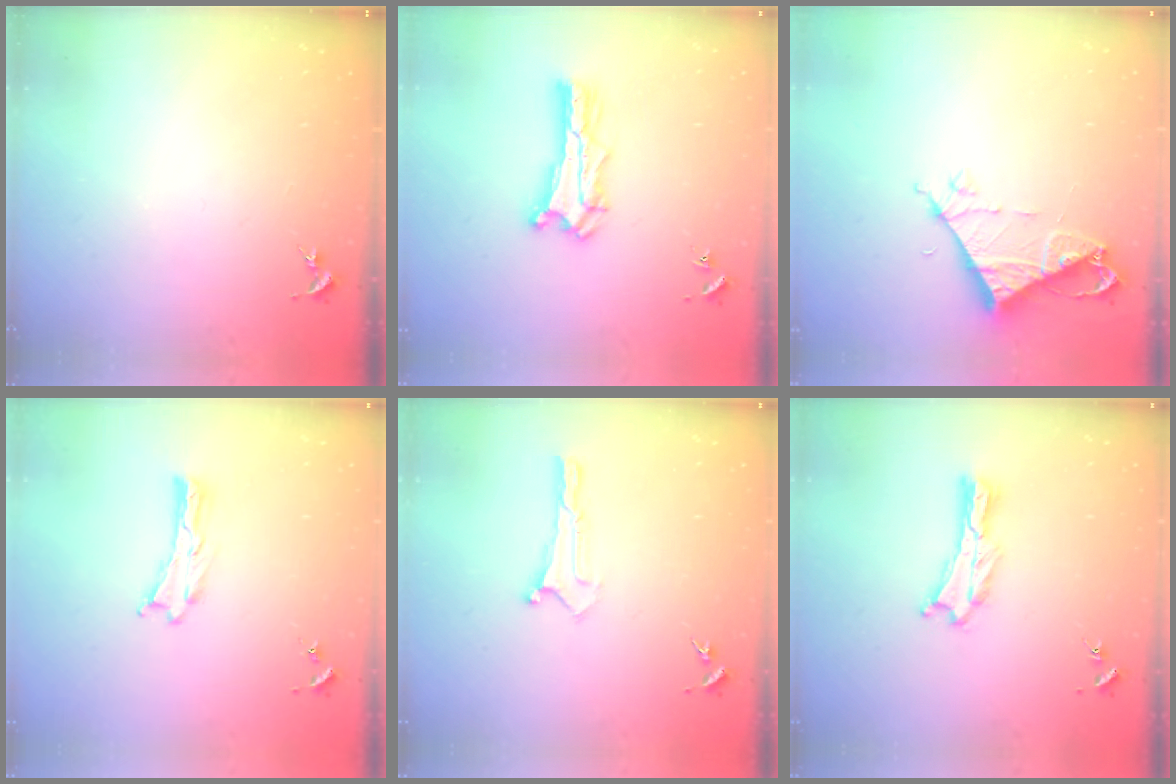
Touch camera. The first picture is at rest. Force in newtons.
{"total": 1.4, "press": 1.4, "slide": 0.2}
{"total": 6.9, "press": 6.9, "slide": 0.5}
{"total": 0.0}
{"total": 0.0}
{"total": 0.7, "press": 0.7, "slide": 0.2}